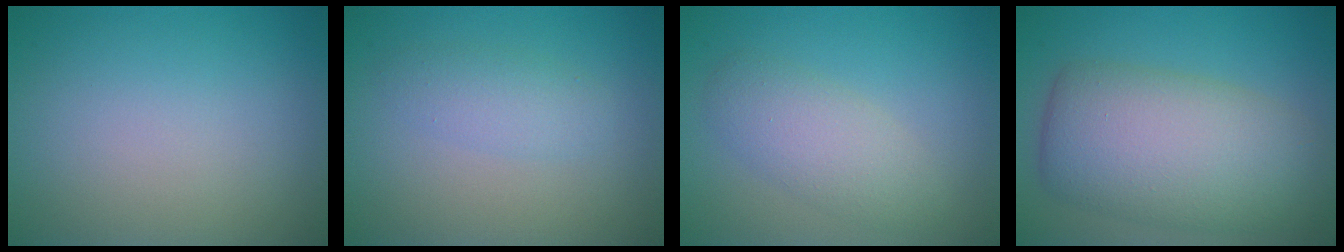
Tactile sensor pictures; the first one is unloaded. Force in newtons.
{"total": 2.2, "press": 2.2, "slide": 0.1}
{"total": 3.5, "press": 3.5, "slide": 0.2}
{"total": 7.9, "press": 7.9, "slide": 0.4}